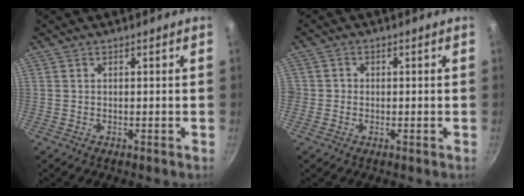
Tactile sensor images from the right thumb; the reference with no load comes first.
{"total": 1.8, "force": [-0.4, 1.8, 0.3], "torque": [0.006, 0.006, -0.010]}